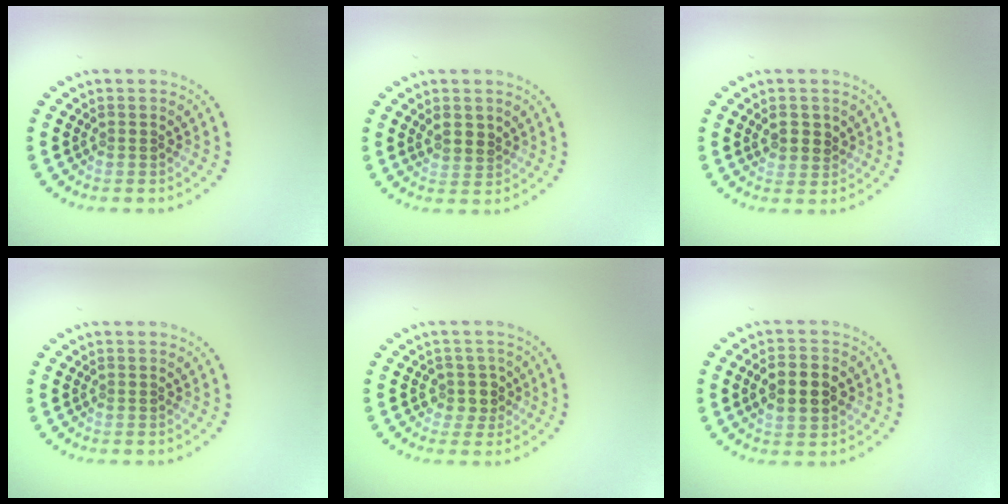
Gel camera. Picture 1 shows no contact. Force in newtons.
{"total": 1.4, "press": 1.2, "slide": 0.6}
{"total": 2.3, "press": 2.2, "slide": 0.8}
{"total": 0.0}
{"total": 2.0, "press": 1.6, "slide": 1.3}
{"total": 4.5, "press": 4.5, "slide": 0.3}